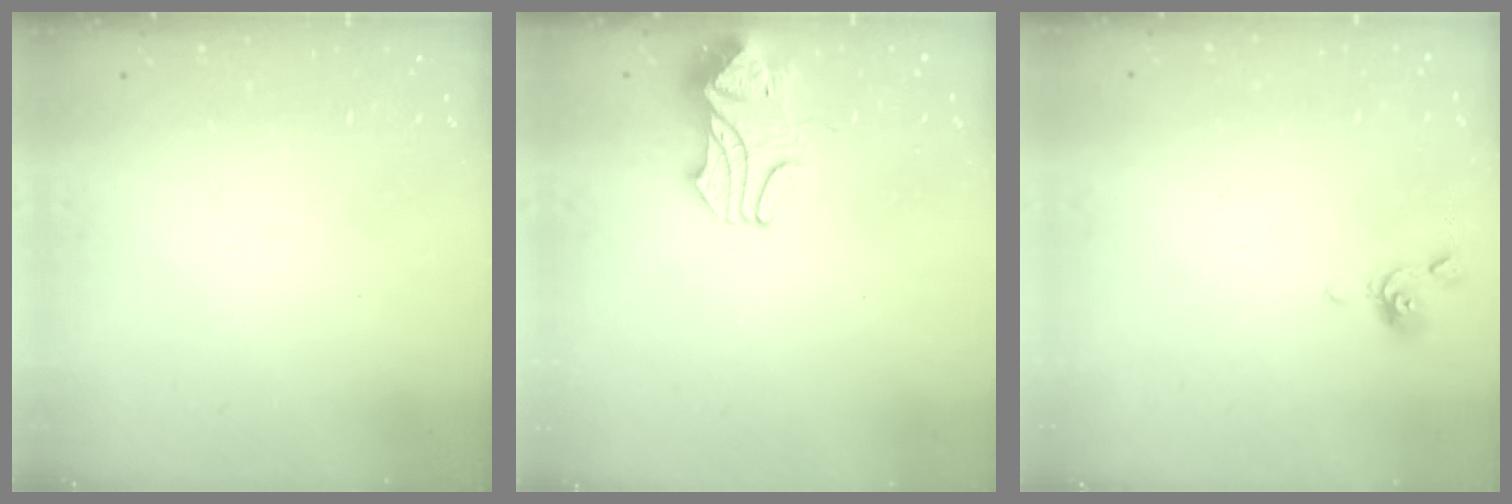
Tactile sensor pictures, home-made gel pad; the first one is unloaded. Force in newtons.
{"total": 2.4, "press": 2.2, "slide": 1.0}
{"total": 1.3, "press": 1.2, "slide": 0.4}